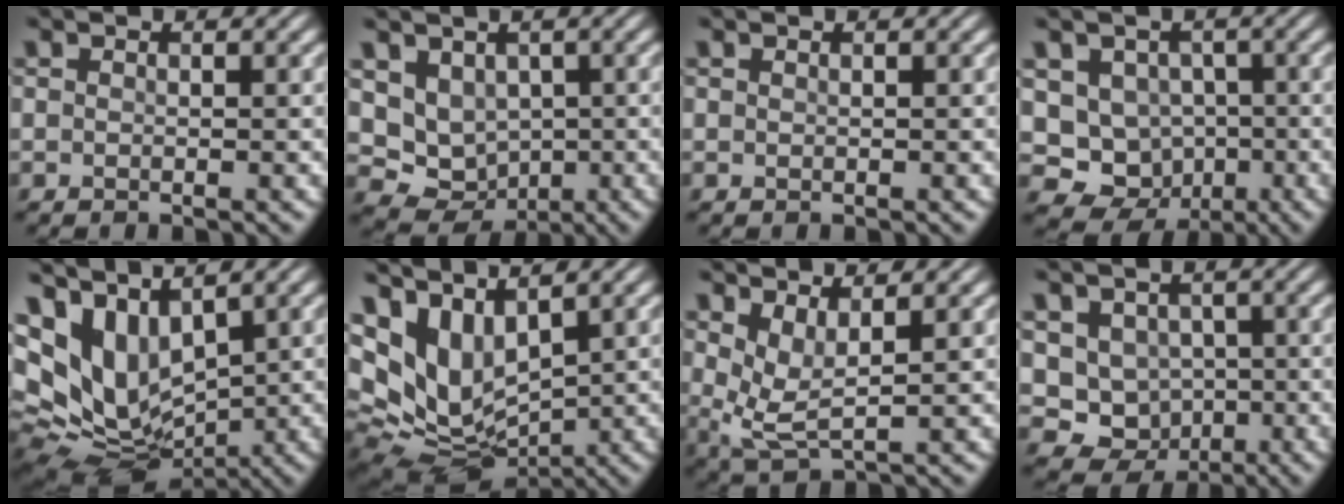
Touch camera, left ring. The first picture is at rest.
{"total": 5.5, "force": [1.3, 4.6, 2.8], "torque": [-0.057, -0.011, 0.033]}
{"total": 0.0}
{"total": 7.3, "force": [-0.8, 6.6, 3.1], "torque": [-0.038, -0.012, -0.022]}
{"total": 11.5, "force": [3.1, 7.6, 8.0], "torque": [-0.165, 0.002, 0.091]}
{"total": 10.4, "force": [3.1, 6.5, 7.4], "torque": [-0.146, -0.006, 0.088]}
{"total": 3.2, "force": [1.4, 1.1, 2.7], "torque": [-0.061, -0.011, 0.032]}
{"total": 5.9, "force": [0.1, 5.3, 2.7], "torque": [-0.031, -0.014, -0.002]}